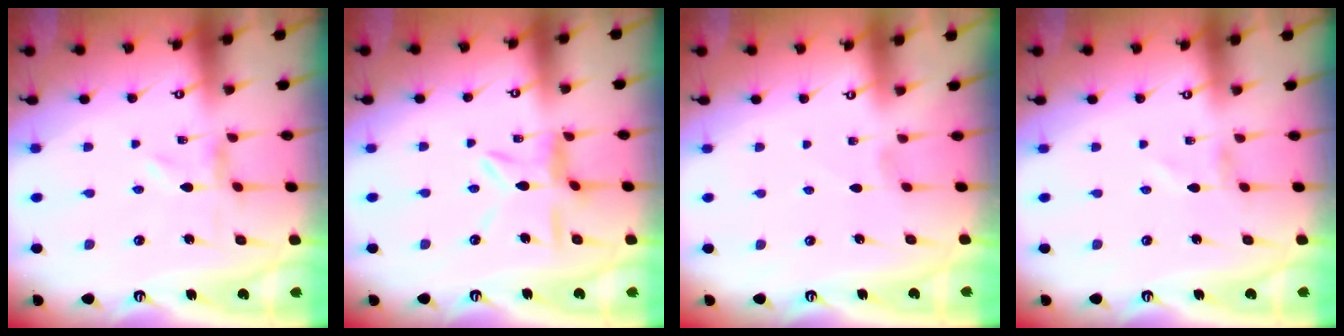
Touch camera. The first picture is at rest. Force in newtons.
{"total": 6.6, "press": 6.6, "slide": 0.4}
{"total": 0.9, "press": 0.9, "slide": 0.1}
{"total": 0.8, "press": 0.8, "slide": 0.1}